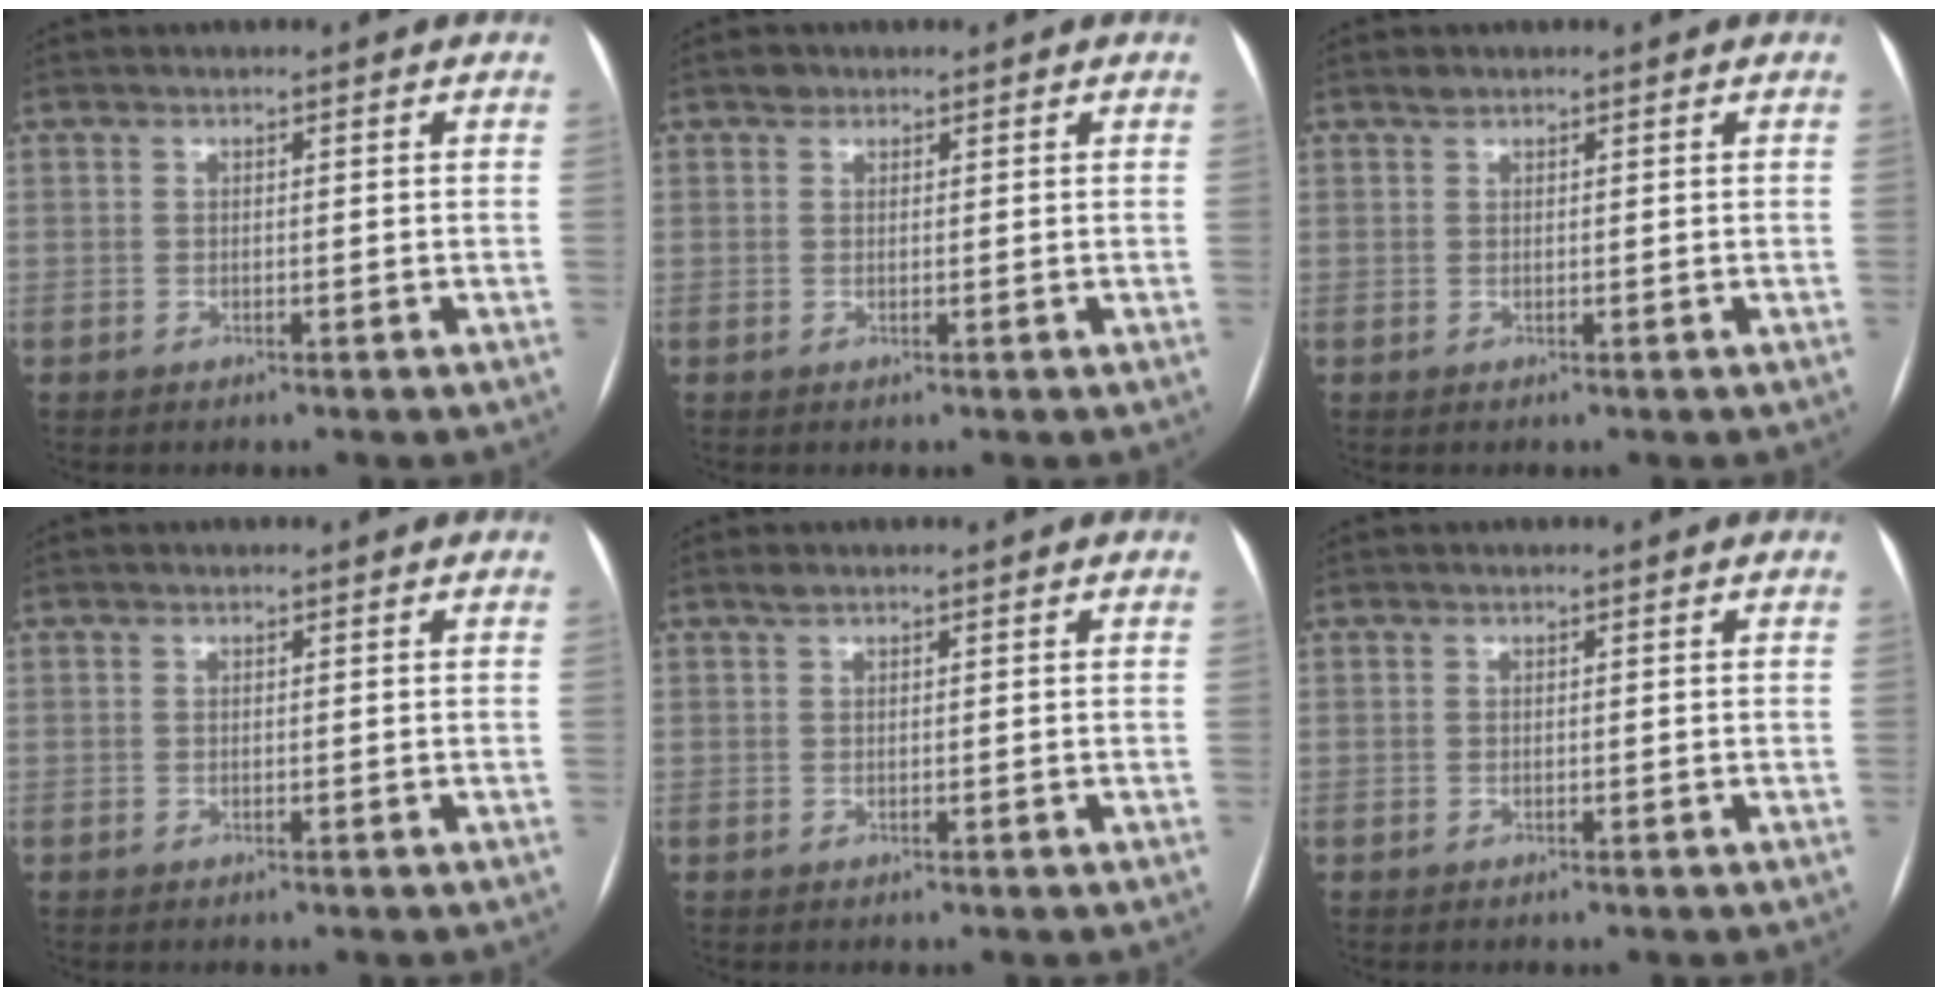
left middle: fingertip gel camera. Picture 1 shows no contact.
{"total": 1.2, "force": [0.8, 0.8, 0.2], "torque": [-0.001, 0.003, 0.011]}
{"total": 0.7, "force": [0.6, 0.3, 0.2], "torque": [-0.007, 0.004, 0.012]}
{"total": 0.0}
{"total": 0.7, "force": [0.6, 0.2, 0.3], "torque": [-0.012, 0.008, 0.014]}
{"total": 0.0}